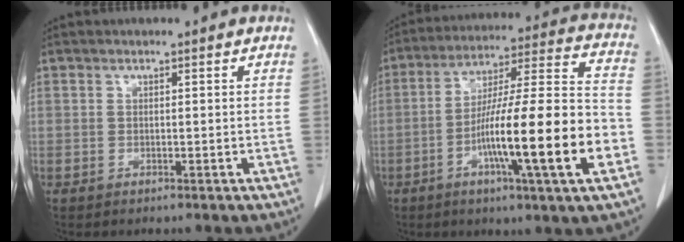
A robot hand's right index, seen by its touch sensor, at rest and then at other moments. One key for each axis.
{"total": 20.2, "fx": -6.2, "fy": 0.5, "fz": 19.2, "tx": -0.303, "ty": -0.002, "tz": -0.101}